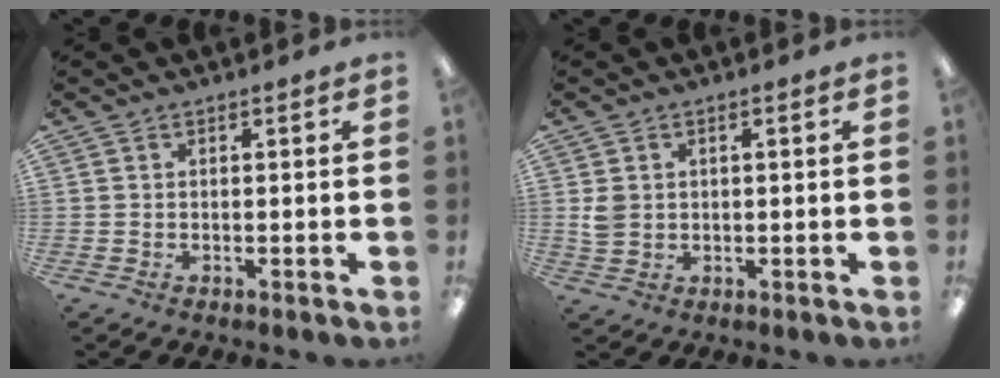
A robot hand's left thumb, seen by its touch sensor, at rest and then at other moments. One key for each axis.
{"total": 3.3, "fx": 0.4, "fy": 2.7, "fz": 1.7, "tx": -0.027, "ty": 0.003, "tz": 0.005}